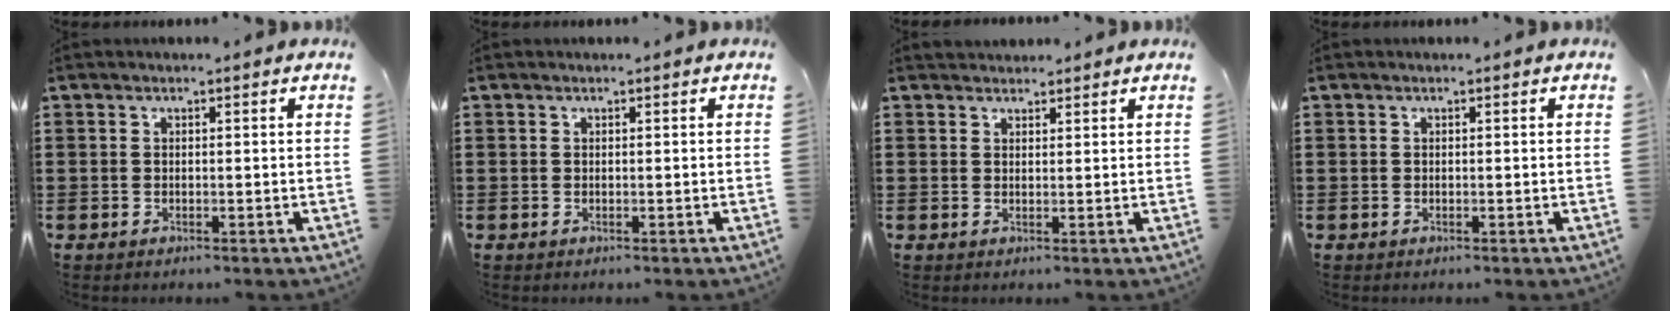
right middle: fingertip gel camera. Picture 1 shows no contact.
{"total": 0.0}
{"total": 1.5, "force": [1.4, 0.5, -0.2], "torque": [0.000, 0.004, 0.028]}
{"total": 0.0}